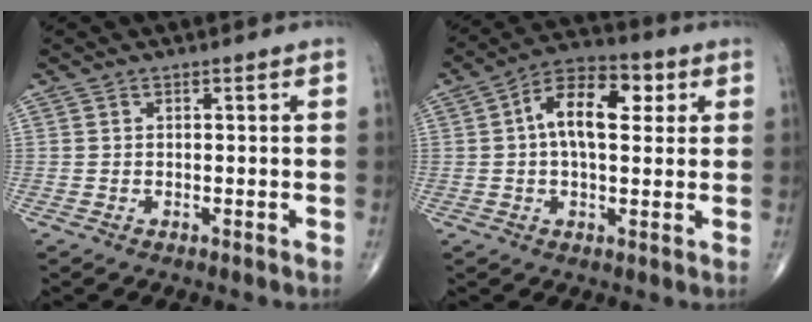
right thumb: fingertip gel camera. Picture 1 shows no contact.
{"total": 11.8, "force": [2.4, 6.3, 9.6], "torque": [-0.146, 0.023, 0.029]}